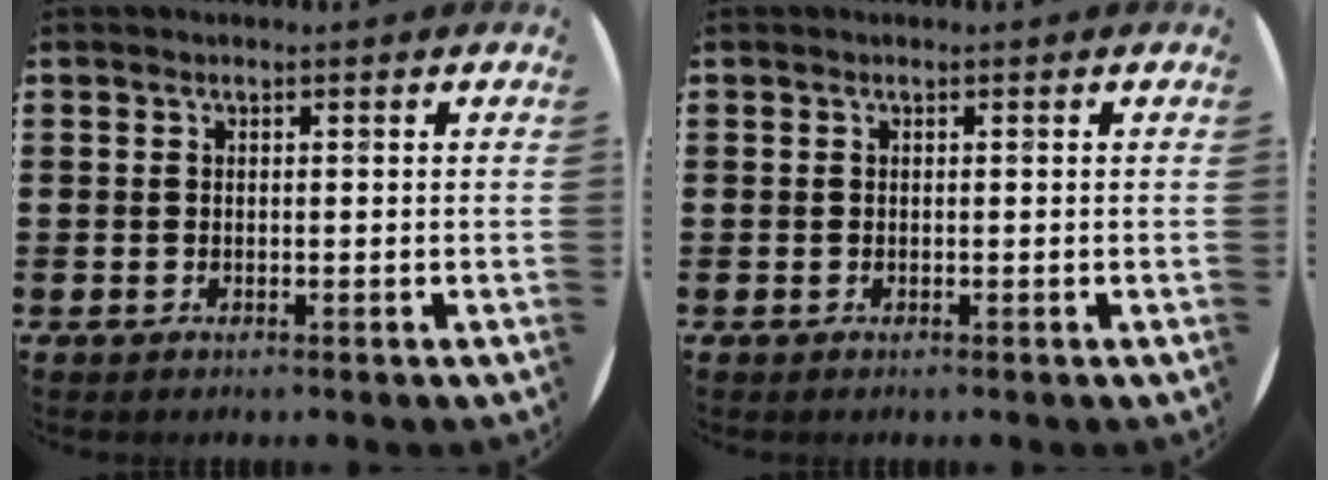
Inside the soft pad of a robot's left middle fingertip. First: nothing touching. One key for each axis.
{"total": 0.0}